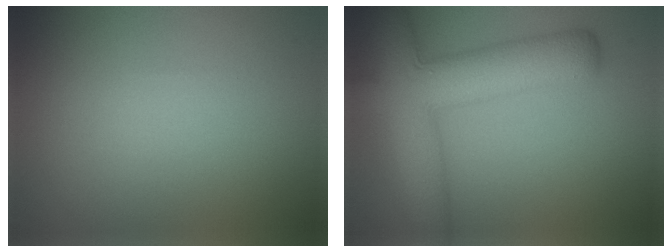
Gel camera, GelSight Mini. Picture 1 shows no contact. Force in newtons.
{"total": 9.7, "press": 9.7, "slide": 0.3}